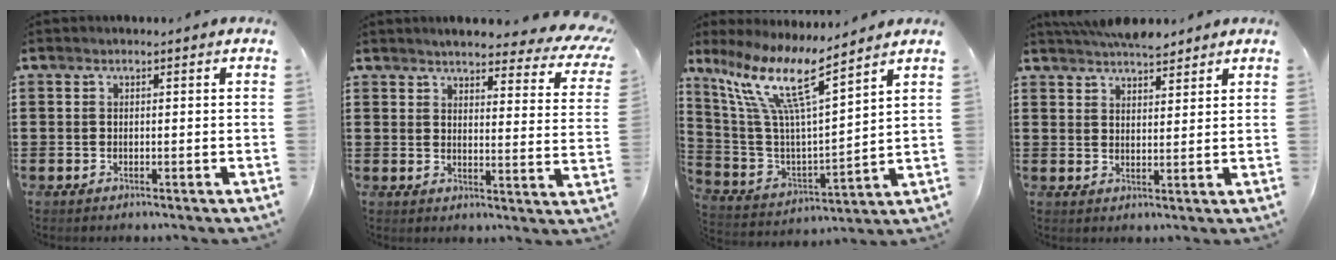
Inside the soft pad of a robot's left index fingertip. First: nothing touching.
{"total": 4.6, "force": [4.1, 0.5, 2.1], "torque": [-0.050, -0.028, 0.068]}
{"total": 12.0, "force": [8.4, 1.4, 8.5], "torque": [-0.208, -0.058, 0.136]}
{"total": 5.1, "force": [4.6, 1.1, 1.7], "torque": [-0.044, -0.008, 0.088]}